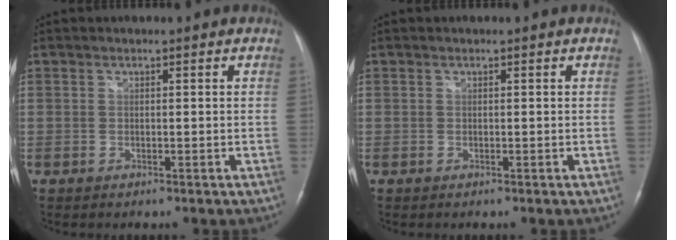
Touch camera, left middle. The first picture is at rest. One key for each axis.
{"total": 0.0}